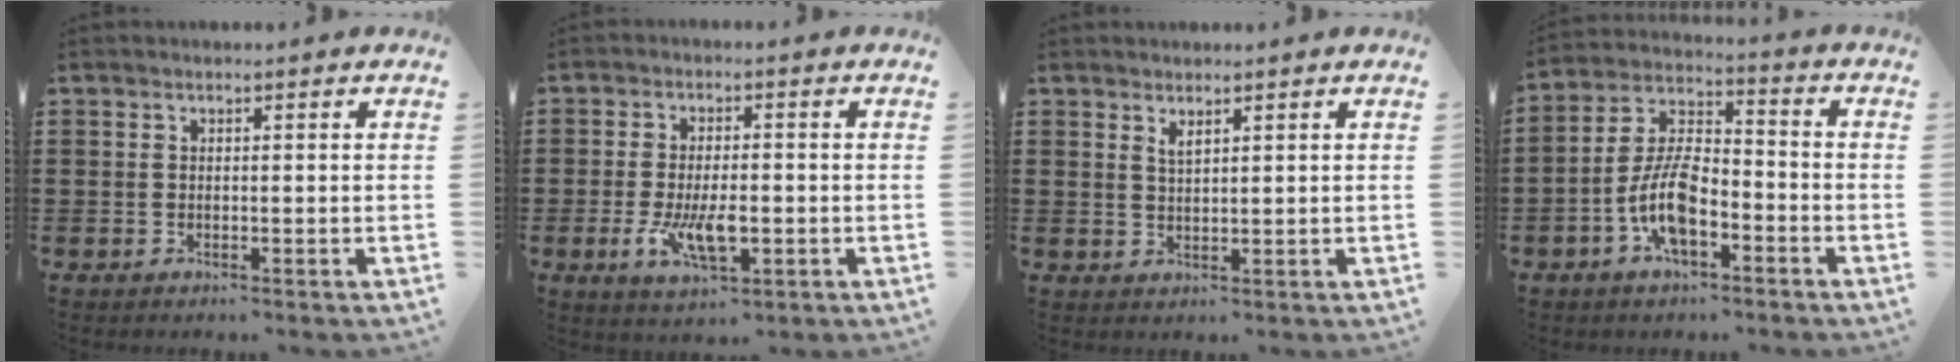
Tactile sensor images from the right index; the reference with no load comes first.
{"total": 6.7, "force": [-1.7, 2.7, 5.9], "torque": [-0.114, -0.003, -0.028]}
{"total": 1.6, "force": [1.3, 0.4, 0.9], "torque": [-0.018, 0.002, 0.022]}
{"total": 9.4, "force": [-4.0, 4.3, 7.4], "torque": [-0.177, 0.000, -0.080]}